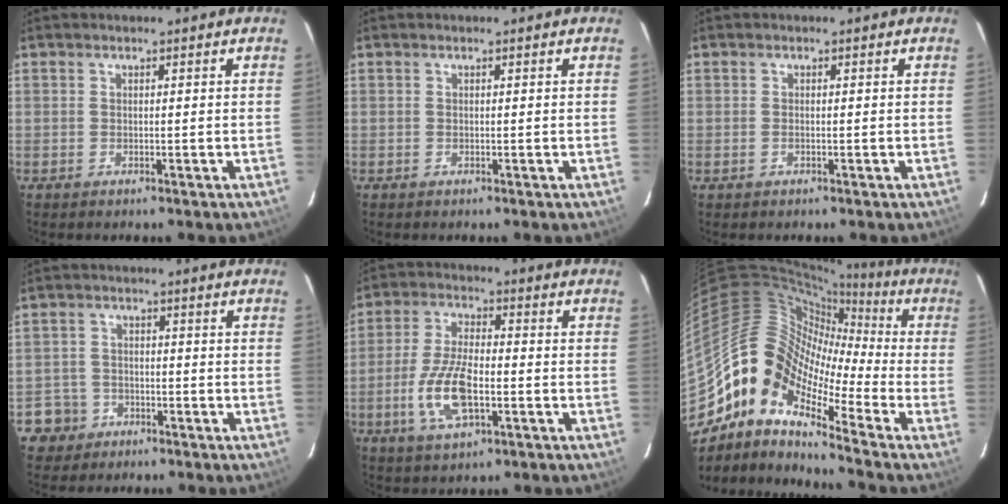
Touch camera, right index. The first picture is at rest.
{"total": 0.0}
{"total": 0.5, "force": [-0.2, 0.3, 0.4], "torque": [-0.009, 0.000, -0.006]}
{"total": 5.6, "force": [-2.8, 4.8, 0.3], "torque": [-0.020, 0.023, -0.050]}
{"total": 11.2, "force": [-3.4, 4.5, 9.6], "torque": [-0.202, -0.002, -0.064]}
{"total": 13.6, "force": [-6.7, 7.6, 9.1], "torque": [-0.145, 0.010, -0.152]}